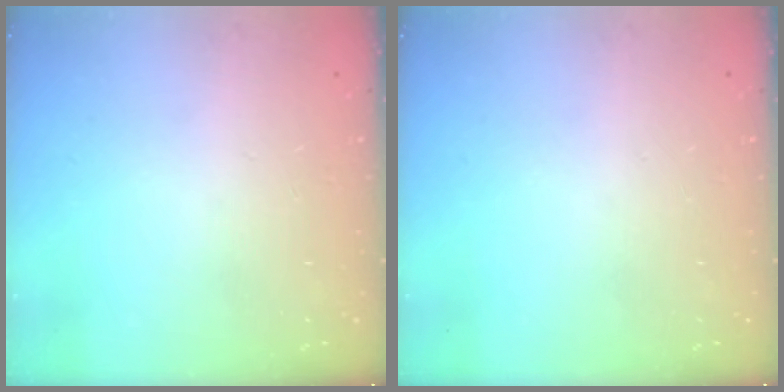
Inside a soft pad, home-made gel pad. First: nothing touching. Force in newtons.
{"total": 0.0}